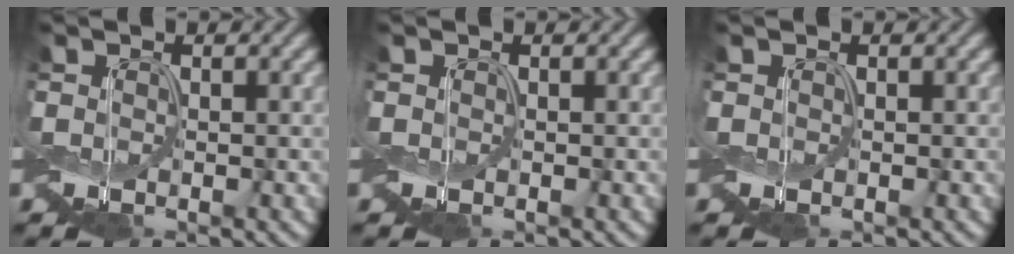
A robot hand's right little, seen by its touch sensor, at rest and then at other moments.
{"total": 0.0}
{"total": 0.0}